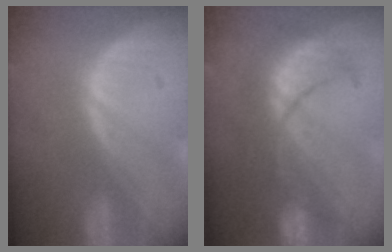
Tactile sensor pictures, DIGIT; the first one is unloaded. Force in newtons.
{"total": 8.7, "press": 8.4, "slide": 2.1}